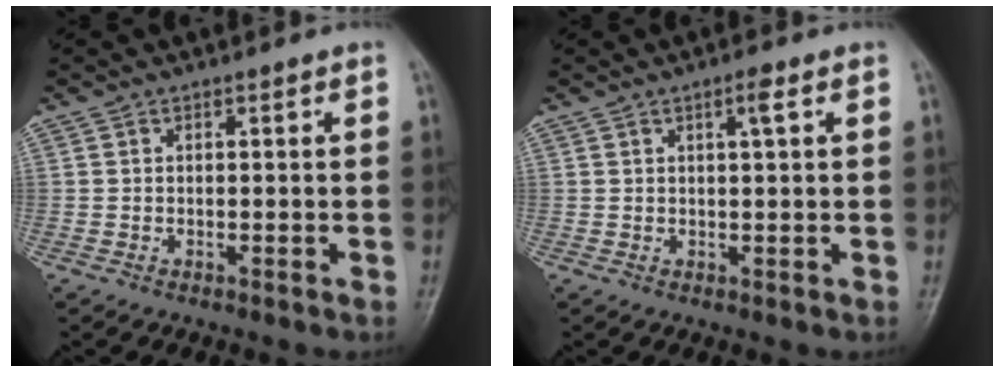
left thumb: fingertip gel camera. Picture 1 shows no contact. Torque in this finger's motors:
{"motor_torque": [-0.25, -0.01, -0.09, -0.11, 0.08]}